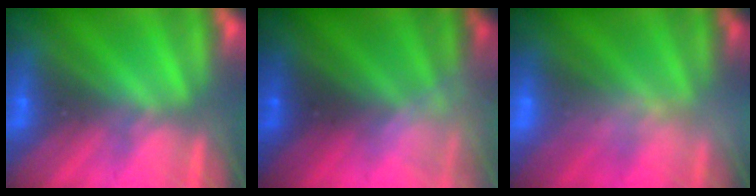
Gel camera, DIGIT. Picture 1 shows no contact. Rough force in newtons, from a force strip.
{"total": 2.3}
{"total": 2.6}